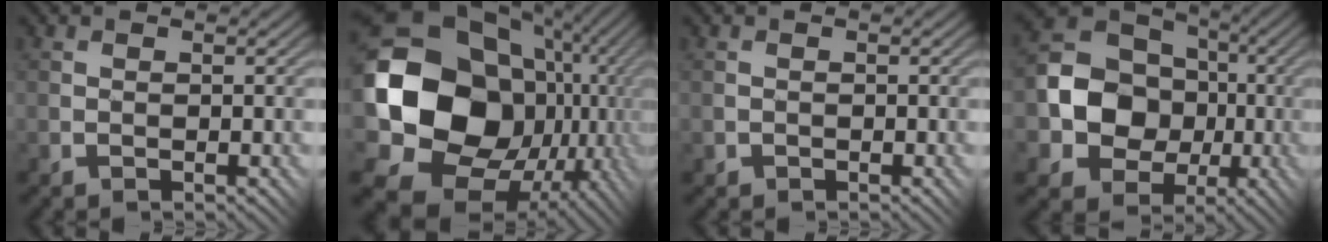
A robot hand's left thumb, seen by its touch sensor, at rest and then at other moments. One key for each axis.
{"total": 19.7, "fx": 0.0, "fy": 16.7, "fz": 10.5, "tx": -0.271, "ty": -0.024, "tz": 0.024}
{"total": 0.7, "fx": -0.2, "fy": 0.6, "fz": -0.2, "tx": 0.004, "ty": -0.003, "tz": -0.004}
{"total": 11.8, "fx": -1.1, "fy": 10.3, "fz": 5.7, "tx": -0.134, "ty": -0.011, "tz": -0.037}